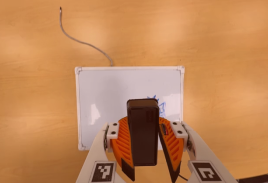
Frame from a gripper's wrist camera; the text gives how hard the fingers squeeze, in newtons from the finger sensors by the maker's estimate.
{"total": 9.8, "left": 9.8, "right": 9.9}